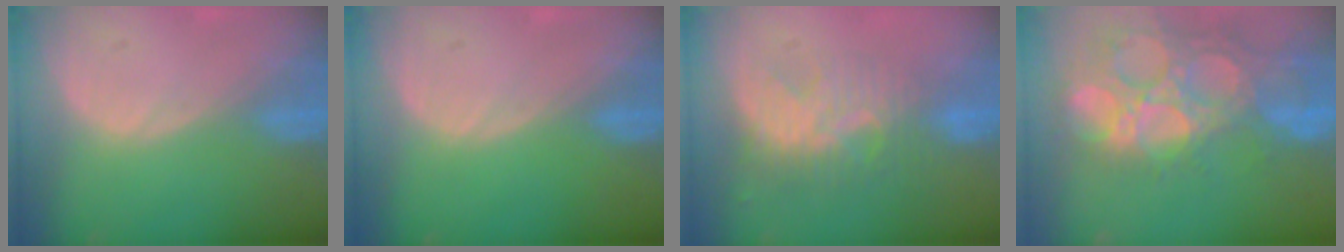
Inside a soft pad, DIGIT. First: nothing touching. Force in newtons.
{"total": 0.0}
{"total": 8.7, "press": 7.6, "slide": 4.2}
{"total": 15.1, "press": 12.5, "slide": 8.5}